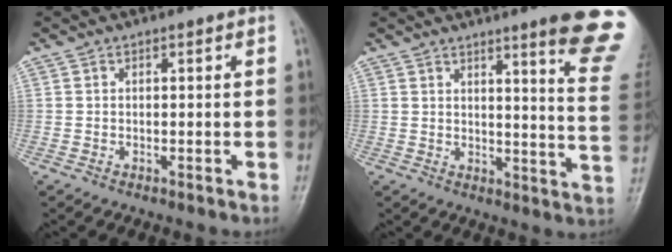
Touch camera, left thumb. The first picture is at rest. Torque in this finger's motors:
{"motor_torque": [1.61, 0.13, 1.57, -1.20, 0.10]}